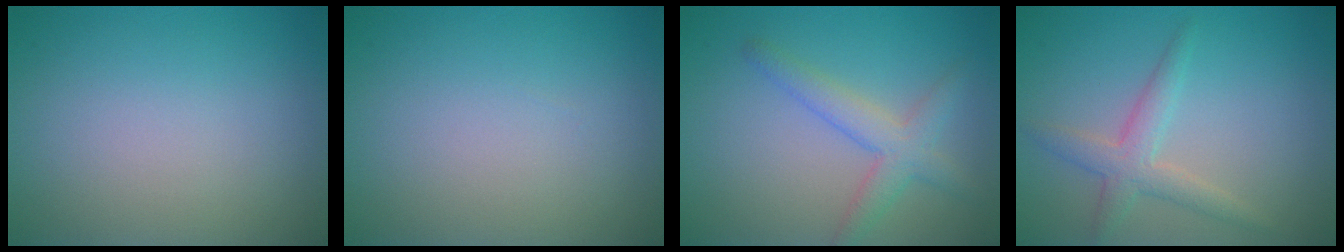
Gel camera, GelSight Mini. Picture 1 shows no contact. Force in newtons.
{"total": 0.0}
{"total": 3.1, "press": 3.1, "slide": 0.1}
{"total": 2.7, "press": 2.7, "slide": 0.2}